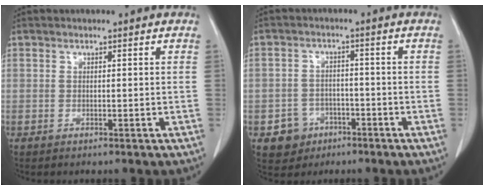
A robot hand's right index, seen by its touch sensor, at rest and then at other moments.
{"total": 5.0, "force": [-2.4, 4.4, 0.6], "torque": [-0.002, 0.013, -0.032]}